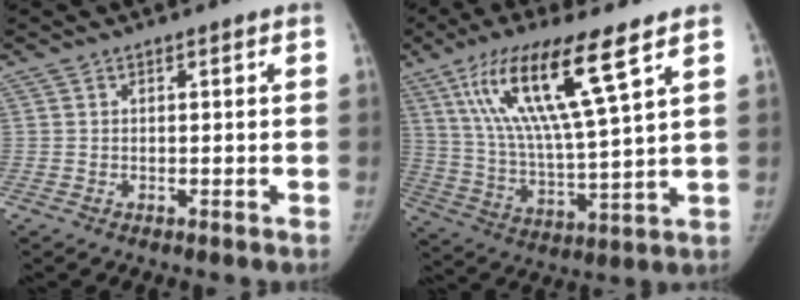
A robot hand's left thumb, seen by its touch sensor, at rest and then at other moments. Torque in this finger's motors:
{"motor_torque": [0.40, 0.54, 1.68, -1.10, 0.20]}